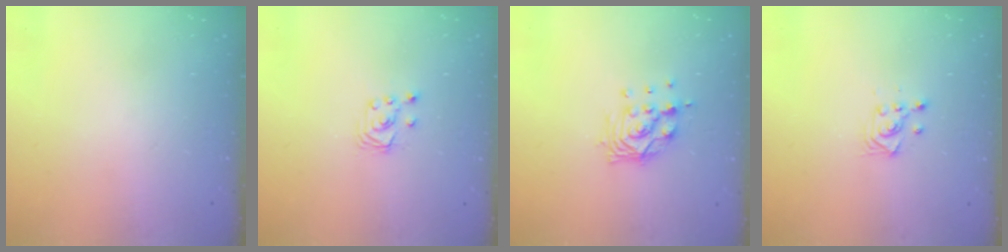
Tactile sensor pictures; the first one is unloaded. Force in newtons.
{"total": 3.0, "press": 3.0, "slide": 0.3}
{"total": 10.7, "press": 10.6, "slide": 1.1}
{"total": 3.4, "press": 3.1, "slide": 1.2}